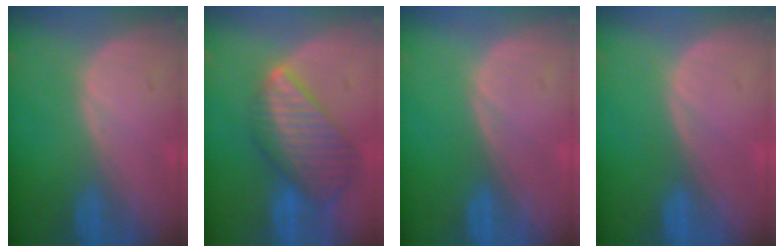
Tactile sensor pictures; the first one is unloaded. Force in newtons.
{"total": 9.5, "press": 8.3, "slide": 4.6}
{"total": 0.0}
{"total": 0.0}